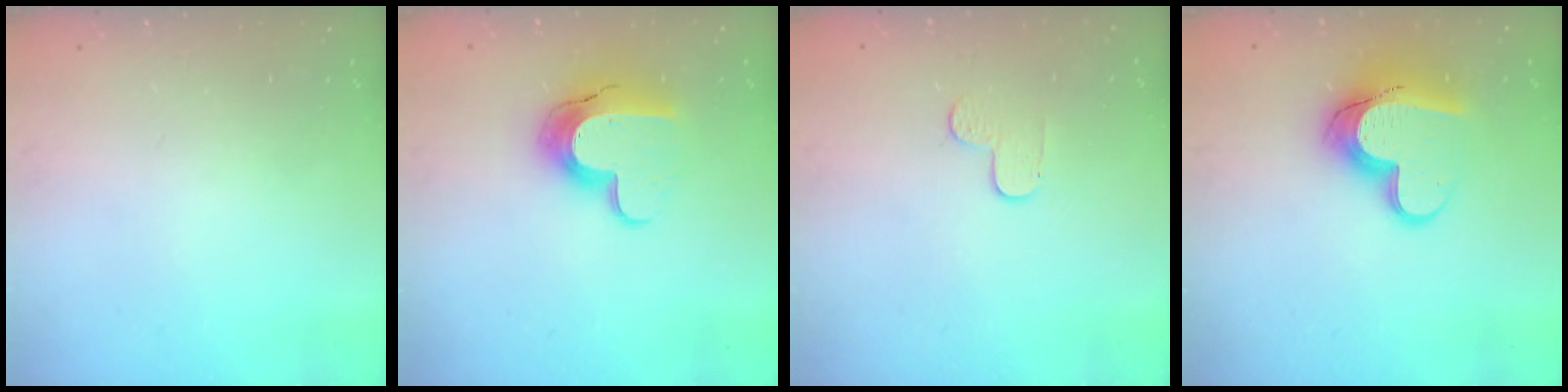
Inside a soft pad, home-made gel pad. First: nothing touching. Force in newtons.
{"total": 13.0, "press": 13.0, "slide": 1.0}
{"total": 4.6, "press": 4.6, "slide": 0.5}
{"total": 14.5, "press": 14.5, "slide": 1.2}